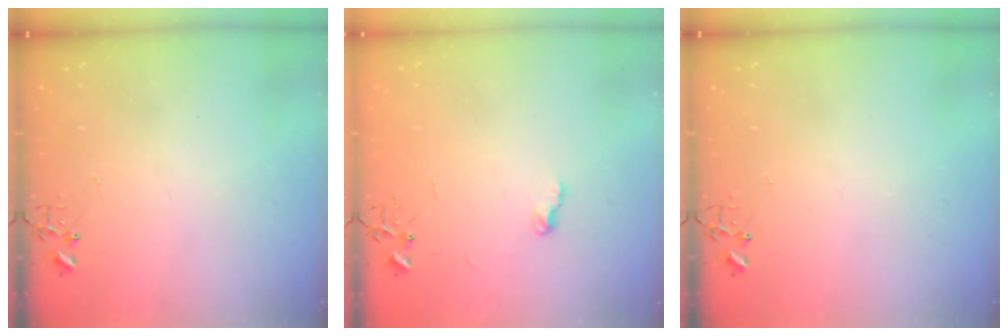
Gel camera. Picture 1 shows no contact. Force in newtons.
{"total": 5.0, "press": 4.9, "slide": 0.7}
{"total": 0.0}